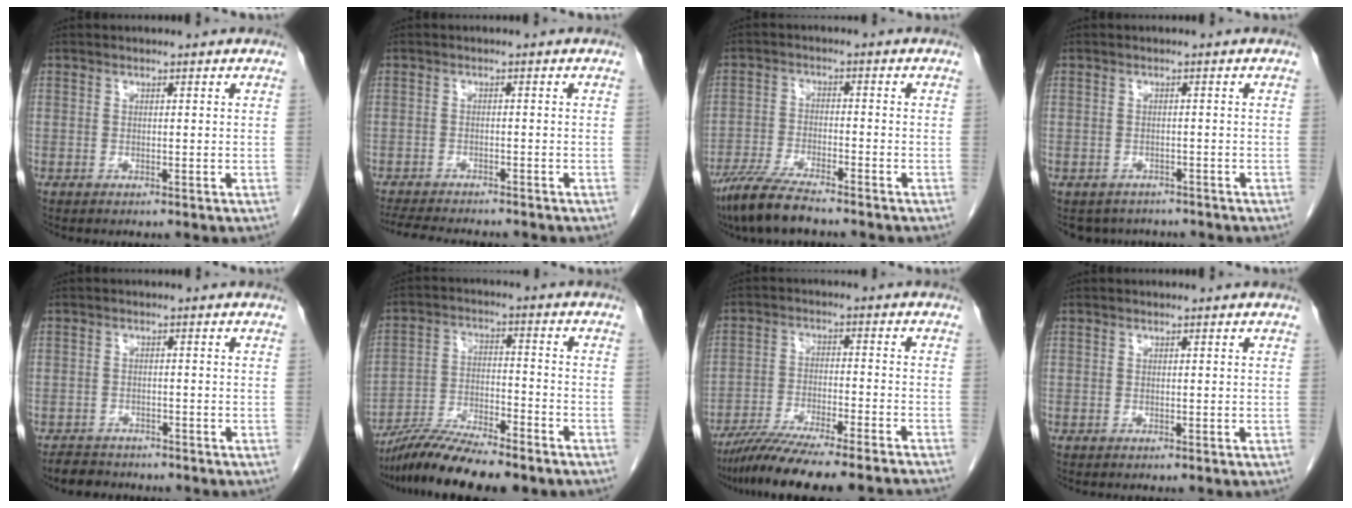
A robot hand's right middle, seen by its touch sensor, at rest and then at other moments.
{"total": 9.1, "force": [-8.2, 1.4, 3.6], "torque": [-0.057, -0.014, -0.121]}
{"total": 8.0, "force": [-6.5, 0.8, 4.6], "torque": [-0.090, -0.025, -0.119]}
{"total": 4.5, "force": [-4.0, 2.1, 0.1], "torque": [0.004, 0.002, -0.051]}
{"total": 3.8, "force": [-3.4, 1.7, 0.3], "torque": [-0.012, -0.004, -0.055]}
{"total": 12.3, "force": [-10.3, 1.5, 6.4], "torque": [-0.112, -0.016, -0.178]}
{"total": 16.6, "force": [-14.7, -0.1, 7.8], "torque": [-0.123, -0.031, -0.229]}
{"total": 0.0}